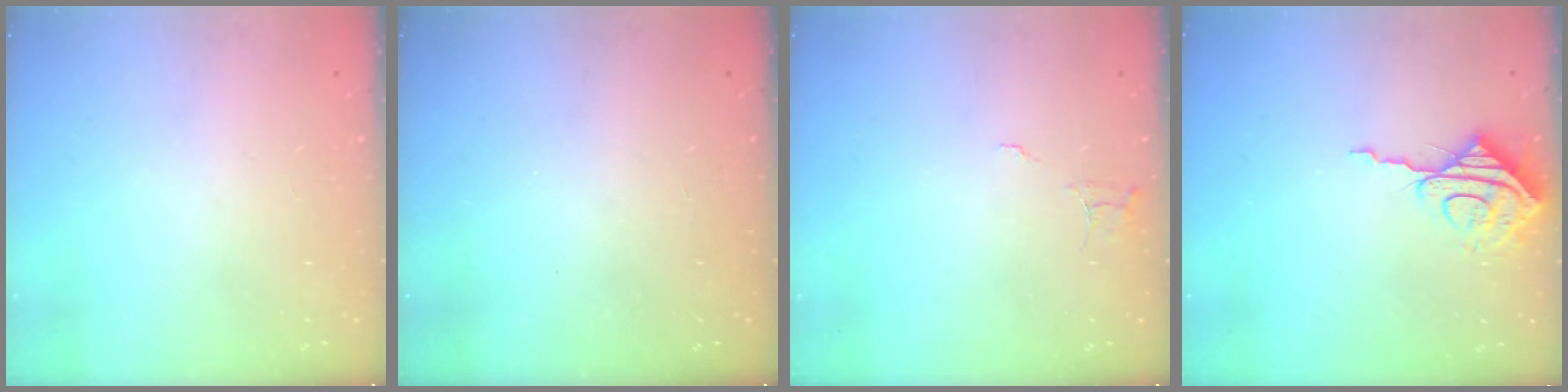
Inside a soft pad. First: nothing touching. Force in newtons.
{"total": 0.0}
{"total": 4.9, "press": 4.8, "slide": 0.3}
{"total": 9.7, "press": 9.7, "slide": 1.0}